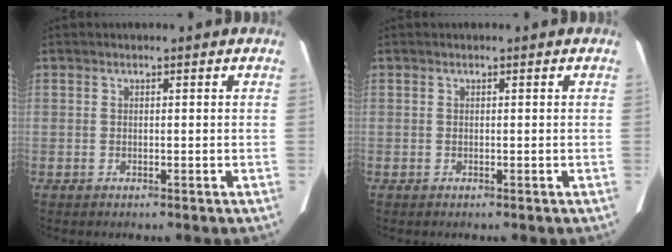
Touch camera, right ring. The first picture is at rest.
{"total": 0.0}